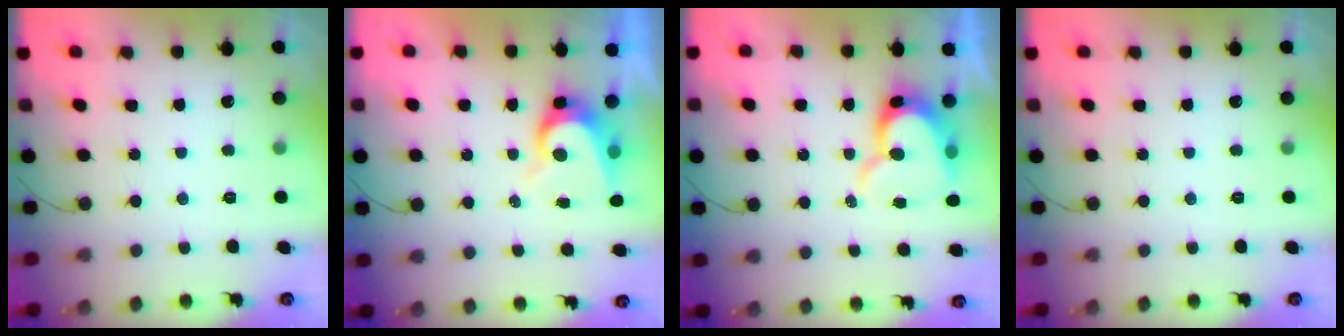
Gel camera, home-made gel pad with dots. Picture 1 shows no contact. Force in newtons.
{"total": 6.5, "press": 6.5, "slide": 0.7}
{"total": 11.9, "press": 11.8, "slide": 1.1}
{"total": 0.0}